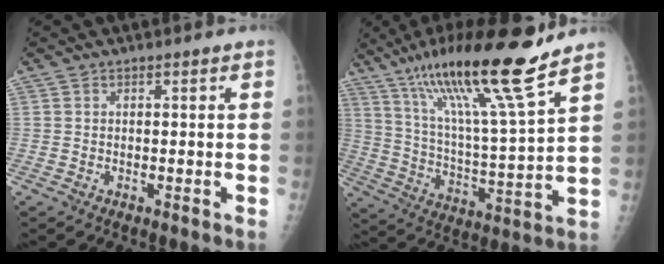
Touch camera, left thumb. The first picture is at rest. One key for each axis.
{"total": 20.4, "fx": 14.4, "fy": 0.9, "fz": 14.4, "tx": -0.237, "ty": -0.062, "tz": 0.255}